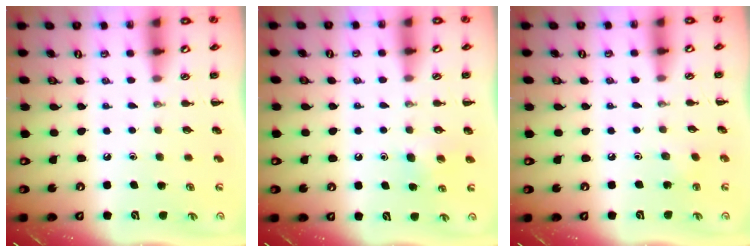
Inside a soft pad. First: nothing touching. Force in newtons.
{"total": 5.4, "press": 5.2, "slide": 1.5}
{"total": 2.3, "press": 2.2, "slide": 0.7}